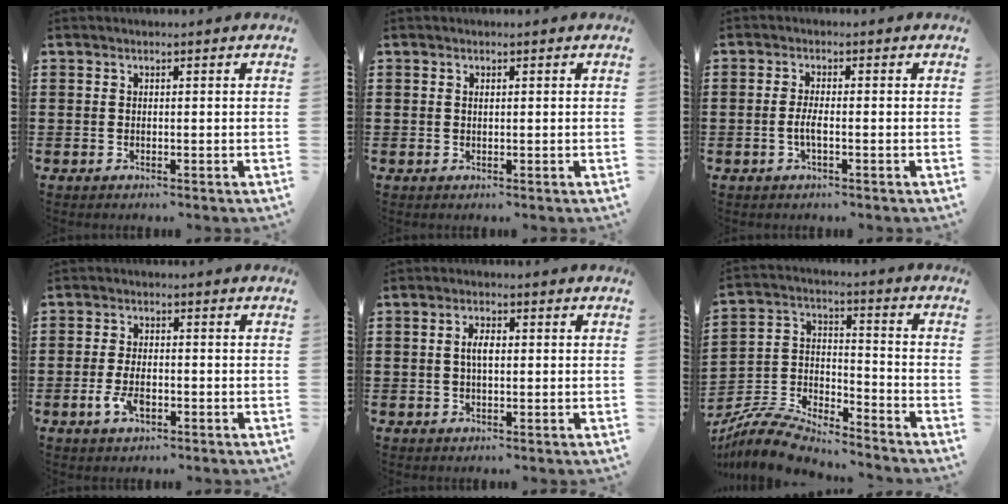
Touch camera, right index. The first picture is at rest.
{"total": 0.5, "force": [0.2, 0.2, 0.4], "torque": [-0.010, -0.001, 0.003]}
{"total": 2.5, "force": [-0.8, 0.5, 2.3], "torque": [-0.058, -0.005, -0.019]}
{"total": 4.2, "force": [-1.4, 2.0, 3.3], "torque": [-0.079, -0.004, -0.030]}
{"total": 3.0, "force": [0.2, 1.2, 2.8], "torque": [-0.054, 0.004, 0.002]}
{"total": 7.8, "force": [-7.5, 1.5, 1.6], "torque": [-0.050, 0.002, -0.152]}